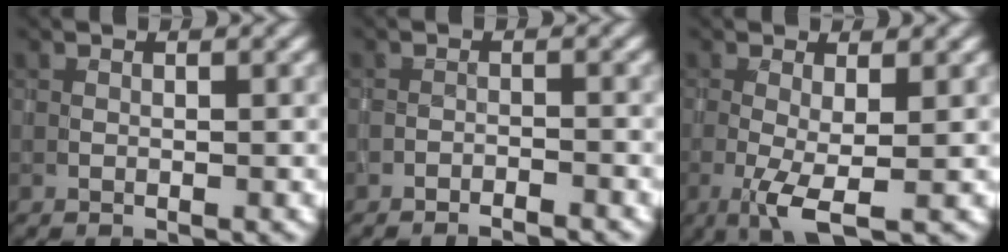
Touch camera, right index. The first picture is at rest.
{"total": 2.0, "force": [-2.0, 0.1, 0.4], "torque": [-0.009, 0.007, -0.031]}
{"total": 3.5, "force": [-1.0, 0.6, 3.3], "torque": [-0.070, -0.008, -0.019]}